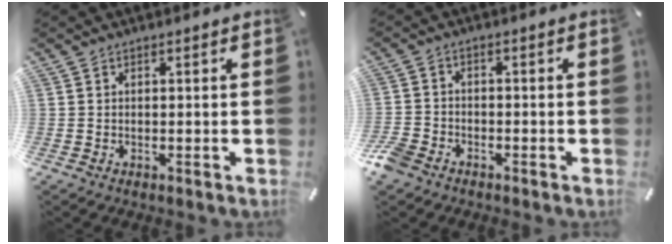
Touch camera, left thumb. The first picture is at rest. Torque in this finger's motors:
{"motor_torque": [-0.57, 0.84, 0.13, 0.12, 0.19]}